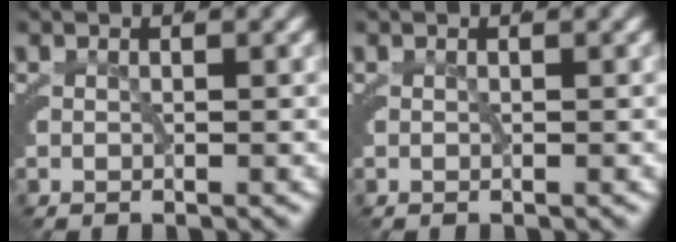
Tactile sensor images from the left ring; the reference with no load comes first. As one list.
[{"total": 0.0}]